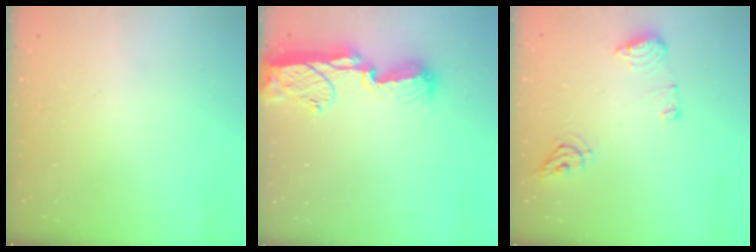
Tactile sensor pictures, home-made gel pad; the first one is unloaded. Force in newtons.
{"total": 15.4, "press": 14.2, "slide": 6.0}
{"total": 8.6, "press": 8.5, "slide": 0.1}